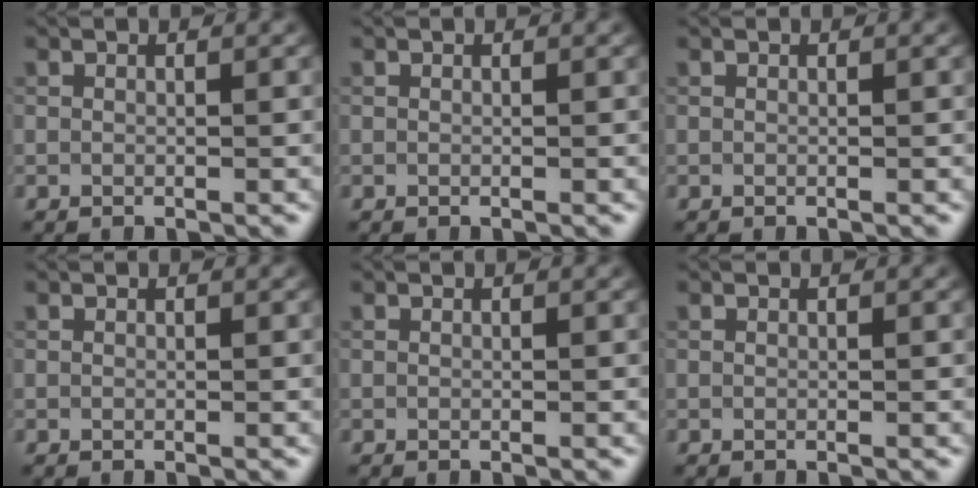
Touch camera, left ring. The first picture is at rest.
{"total": 0.0}
{"total": 0.0}
{"total": 0.0}
{"total": 0.0}
{"total": 0.0}